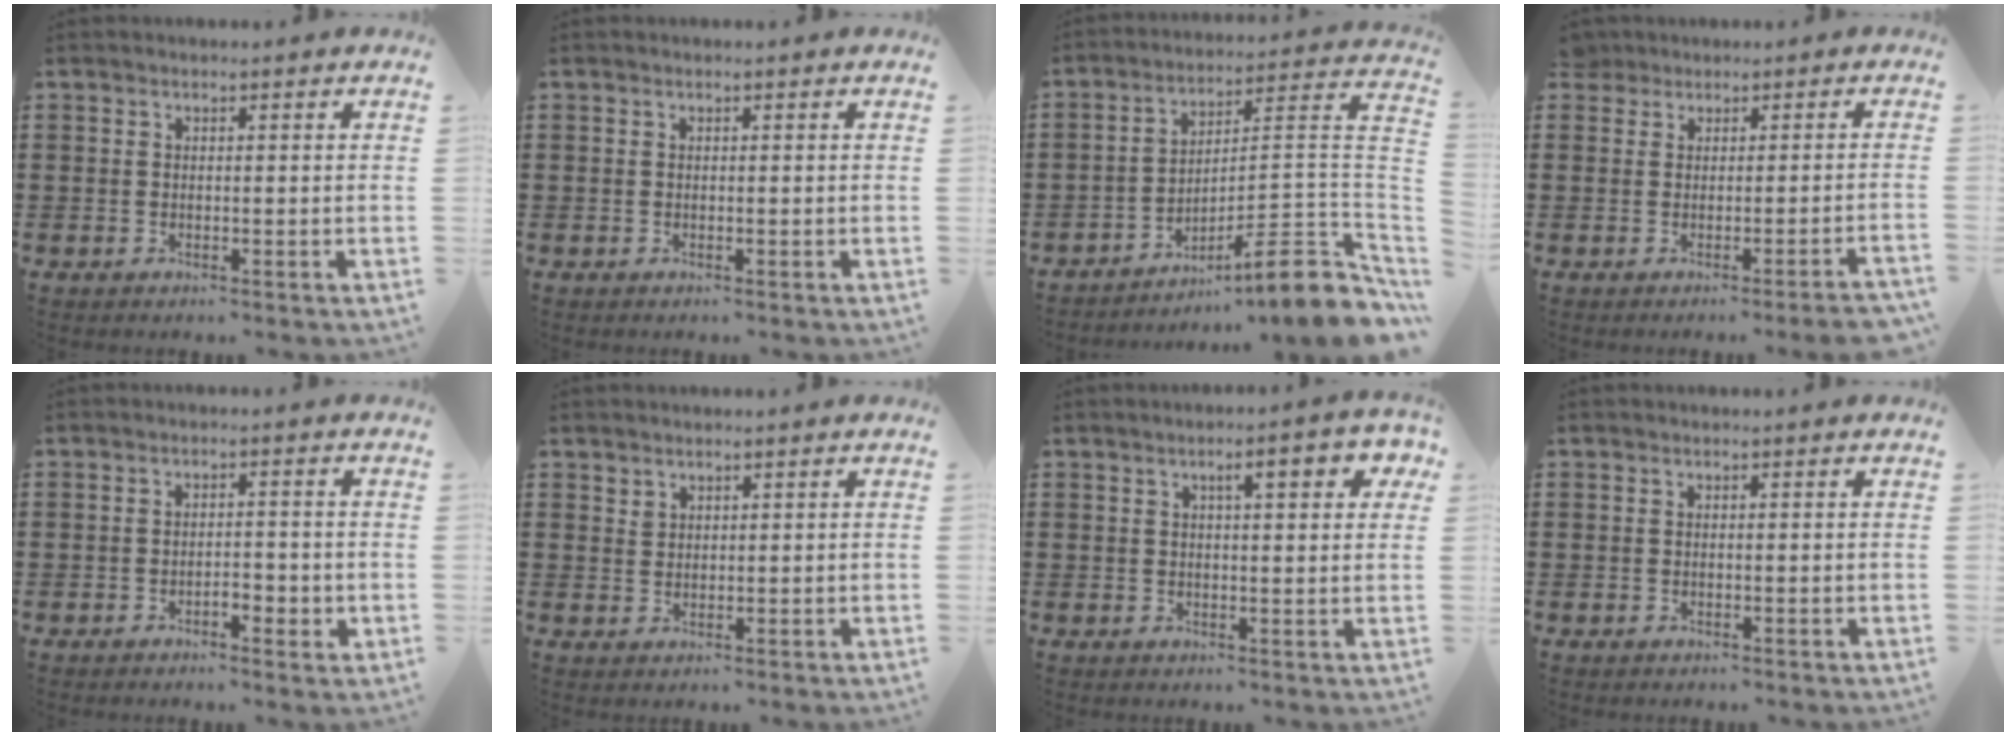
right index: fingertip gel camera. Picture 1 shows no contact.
{"total": 0.0}
{"total": 9.0, "force": [-6.1, 0.3, 6.6], "torque": [-0.091, -0.013, -0.125]}
{"total": 1.0, "force": [-0.1, 0.4, 1.0], "torque": [-0.022, 0.002, 0.000]}
{"total": 2.8, "force": [-1.3, 1.2, 2.1], "torque": [-0.038, 0.005, -0.025]}
{"total": 1.7, "force": [1.4, 0.9, 0.1], "torque": [-0.004, 0.002, 0.028]}
{"total": 4.8, "force": [1.9, 1.2, 4.2], "torque": [-0.063, -0.003, 0.024]}
{"total": 0.0}